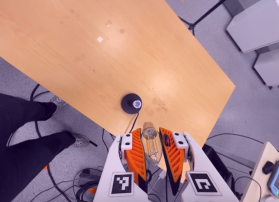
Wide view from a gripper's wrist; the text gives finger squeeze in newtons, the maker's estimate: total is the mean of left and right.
{"total": 20.6, "left": 22.1, "right": 19.1}